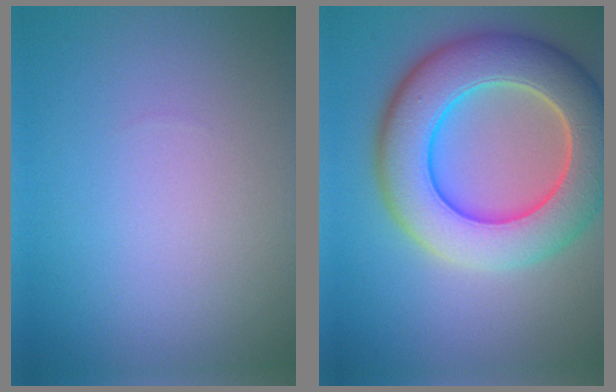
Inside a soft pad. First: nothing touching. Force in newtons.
{"total": 10.6, "press": 10.6, "slide": 0.6}